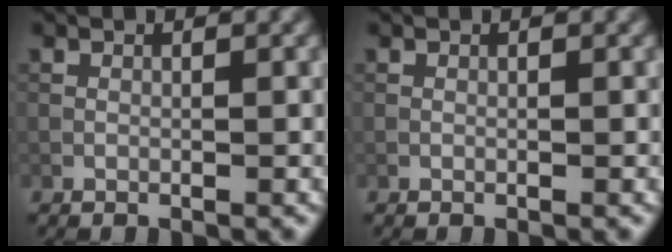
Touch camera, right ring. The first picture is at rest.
{"total": 0.0}